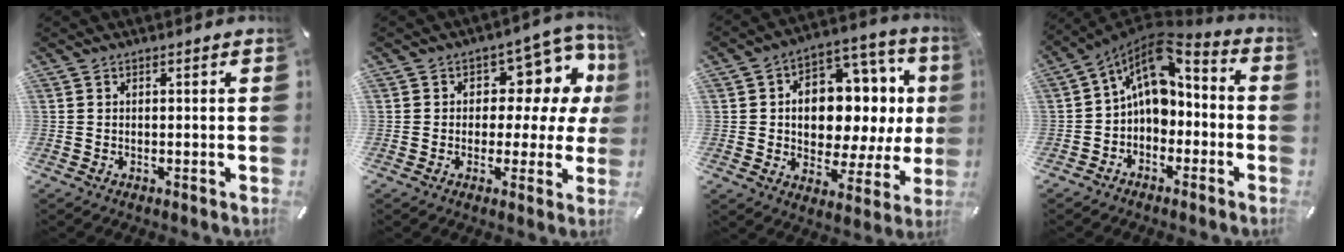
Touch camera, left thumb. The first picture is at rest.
{"total": 10.6, "force": [3.9, 7.5, 6.5], "torque": [-0.077, -0.040, 0.068]}
{"total": 14.5, "force": [1.8, 10.4, 9.9], "torque": [-0.126, -0.026, 0.033]}
{"total": 11.1, "force": [1.7, 8.3, 7.2], "torque": [-0.125, -0.015, 0.032]}